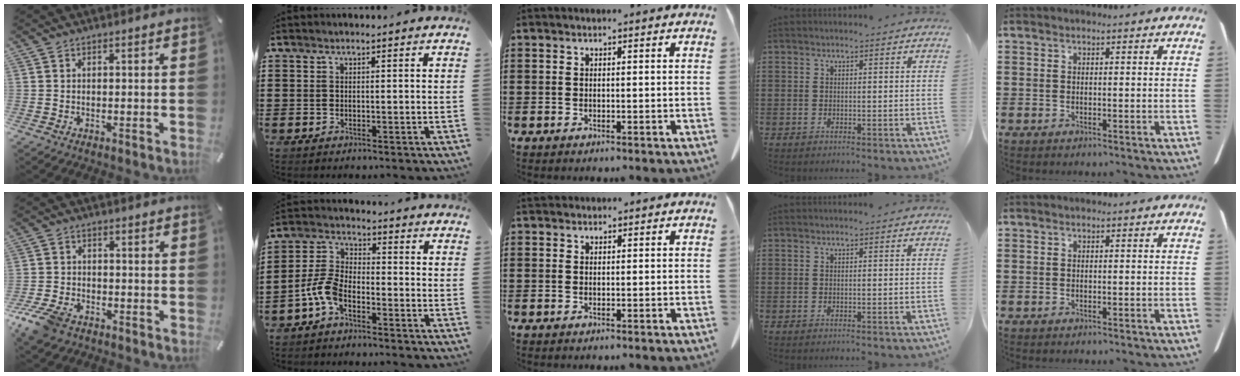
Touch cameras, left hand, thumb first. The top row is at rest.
{"thumb": {"total": 6.7, "force": [-4.5, 3.7, 3.1], "torque": [-0.083, 0.014, -0.091]}, "index": {"total": 5.7, "force": [-3.6, 2.4, 3.7], "torque": [-0.113, -0.004, -0.080]}, "middle": {"total": 1.0, "force": [0.9, 0.3, 0.1], "torque": [-0.004, 0.000, 0.019]}}